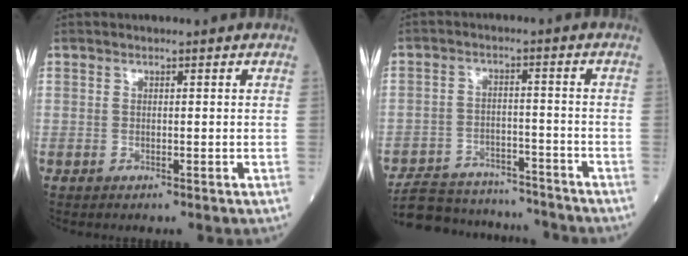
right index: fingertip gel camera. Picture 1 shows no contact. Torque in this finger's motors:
{"motor_torque": [-0.72, -0.68, -1.06, -0.21]}